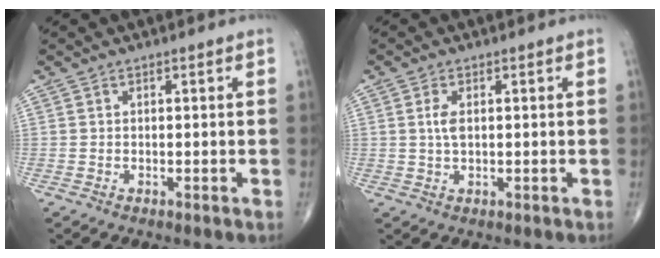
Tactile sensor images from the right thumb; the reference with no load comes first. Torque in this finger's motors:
{"motor_torque": [-0.55, 0.34, -0.11, -0.44, -0.05]}